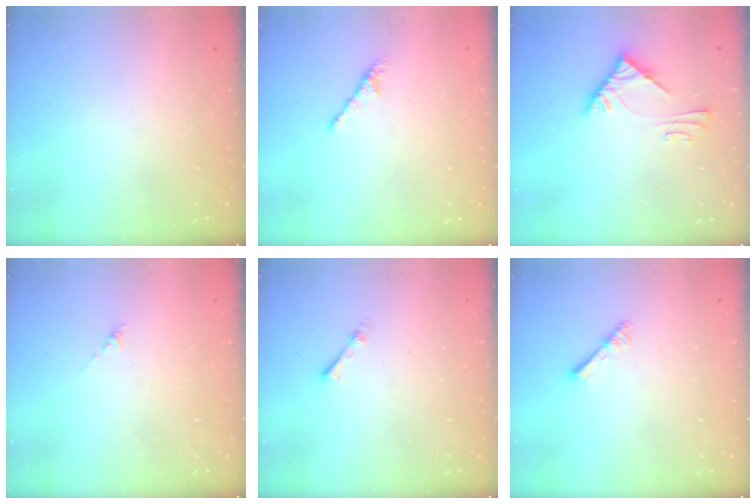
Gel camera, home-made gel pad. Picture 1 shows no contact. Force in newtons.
{"total": 0.0}
{"total": 6.0, "press": 6.0, "slide": 0.7}
{"total": 0.0}
{"total": 1.9, "press": 1.9, "slide": 0.3}
{"total": 3.3, "press": 3.3, "slide": 0.5}